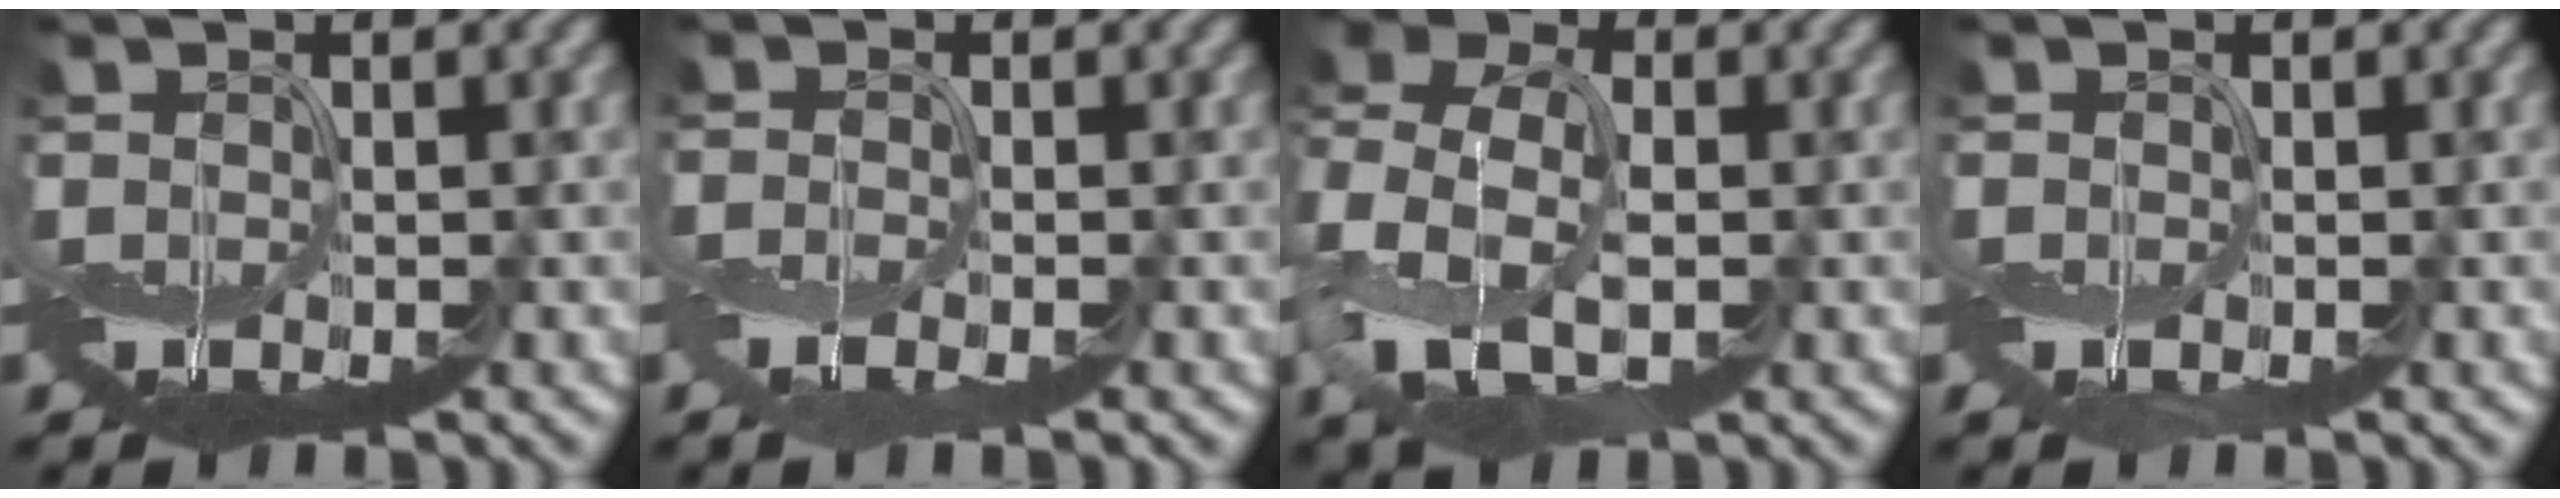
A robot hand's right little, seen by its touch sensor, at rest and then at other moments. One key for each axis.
{"total": 1.4, "fx": -1.0, "fy": 0.0, "fz": 0.9, "tx": -0.023, "ty": -0.005, "tz": -0.026}
{"total": 8.0, "fx": -1.2, "fy": 5.6, "fz": 5.7, "tx": -0.141, "ty": 0.007, "tz": -0.038}
{"total": 0.7, "fx": -0.3, "fy": 0.4, "fz": 0.5, "tx": -0.013, "ty": -0.005, "tz": -0.005}